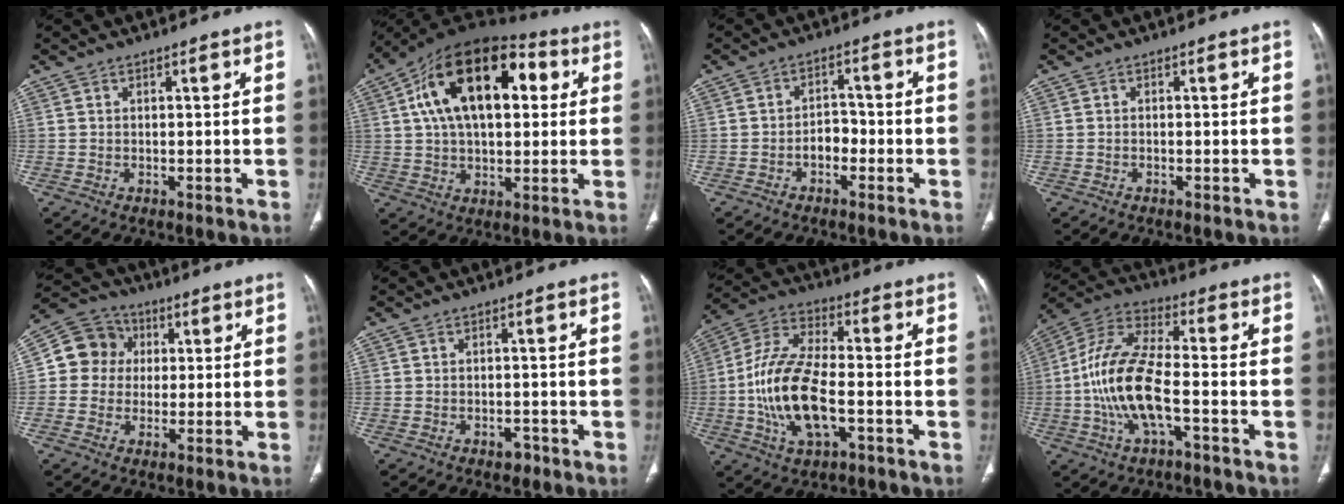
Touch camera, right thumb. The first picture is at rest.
{"total": 21.6, "force": [5.4, 12.1, 17.0], "torque": [-0.264, 0.025, 0.076]}
{"total": 3.5, "force": [-1.6, 2.4, 2.0], "torque": [-0.014, 0.023, -0.032]}
{"total": 0.0}
{"total": 9.3, "force": [1.1, 8.6, 3.3], "torque": [-0.034, 0.015, 0.008]}
{"total": 1.7, "force": [-1.1, 1.1, 0.7], "torque": [-0.006, 0.005, -0.013]}
{"total": 16.1, "force": [-3.5, 7.4, 13.8], "torque": [-0.280, 0.023, -0.066]}
{"total": 14.9, "force": [-3.5, 5.6, 13.3], "torque": [-0.281, 0.035, -0.067]}